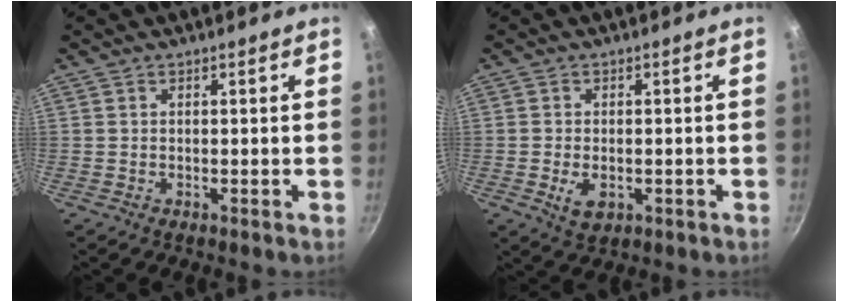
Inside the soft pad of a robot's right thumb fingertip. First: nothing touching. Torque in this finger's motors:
{"motor_torque": [-0.06, 0.18, 0.18, 0.52, 0.10]}